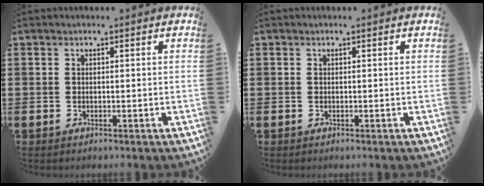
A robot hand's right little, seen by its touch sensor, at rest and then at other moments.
{"total": 0.0}